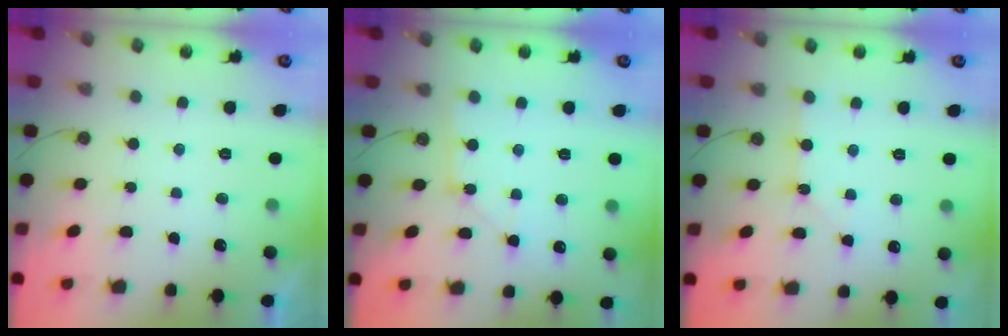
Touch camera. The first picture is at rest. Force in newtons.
{"total": 2.0, "press": 2.0, "slide": 0.3}
{"total": 1.1, "press": 1.1, "slide": 0.2}